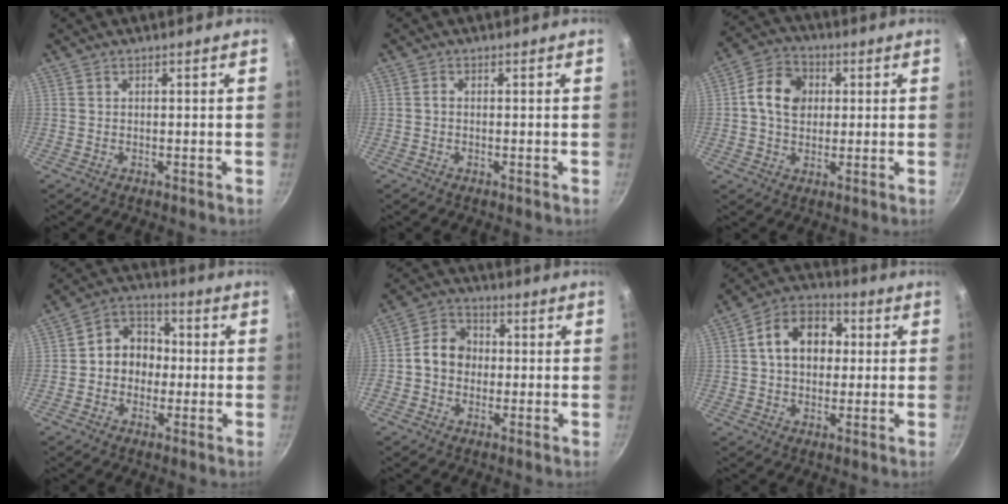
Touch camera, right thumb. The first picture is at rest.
{"total": 0.7, "force": [-0.2, 0.4, 0.4], "torque": [-0.007, 0.005, -0.006]}
{"total": 9.5, "force": [1.4, 7.5, 5.8], "torque": [-0.081, 0.012, 0.008]}
{"total": 9.4, "force": [-0.5, 7.9, 5.0], "torque": [-0.032, 0.029, -0.025]}
{"total": 8.0, "force": [-0.4, 6.8, 4.2], "torque": [-0.040, 0.020, -0.025]}
{"total": 12.5, "force": [1.8, 9.1, 8.3], "torque": [-0.094, 0.024, 0.012]}